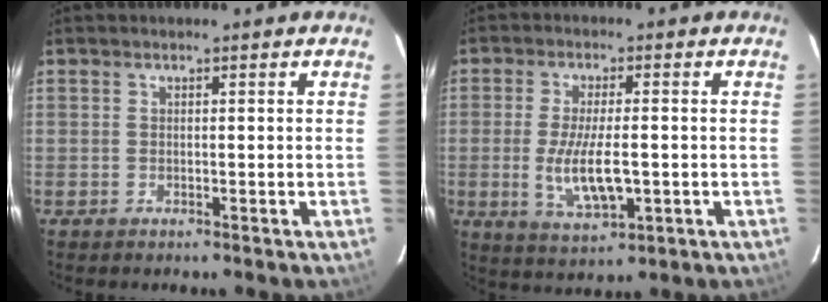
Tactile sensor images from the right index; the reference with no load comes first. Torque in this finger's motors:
{"motor_torque": [0.48, -0.15, 0.37, 0.10]}